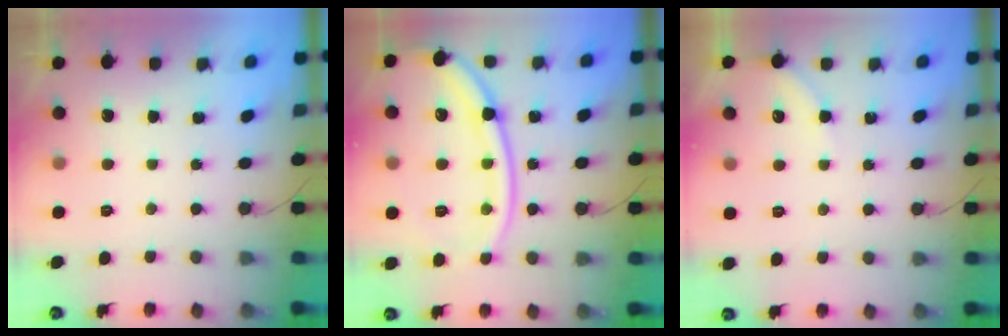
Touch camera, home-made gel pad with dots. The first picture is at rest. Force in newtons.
{"total": 17.7, "press": 17.7, "slide": 1.2}
{"total": 3.6, "press": 3.5, "slide": 0.5}